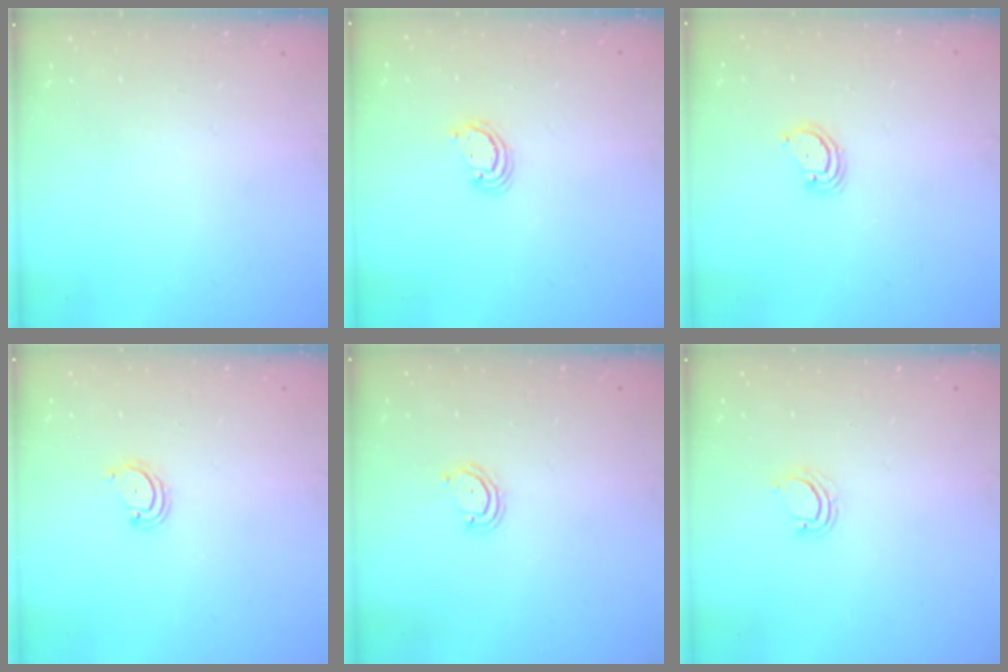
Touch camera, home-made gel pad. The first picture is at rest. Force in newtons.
{"total": 2.6, "press": 2.5, "slide": 0.3}
{"total": 2.9, "press": 2.9, "slide": 0.2}
{"total": 2.8, "press": 2.8, "slide": 0.3}
{"total": 3.9, "press": 3.9, "slide": 0.4}
{"total": 2.2, "press": 2.2, "slide": 0.1}